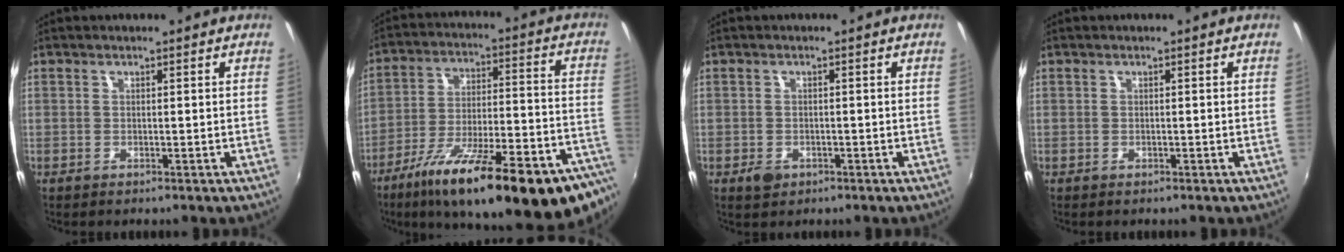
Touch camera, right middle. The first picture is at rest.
{"total": 31.6, "force": [-22.6, 7.2, 20.9], "torque": [-0.312, -0.044, -0.318]}
{"total": 2.5, "force": [-1.3, 1.7, 1.2], "torque": [-0.022, -0.003, -0.020]}
{"total": 0.0}